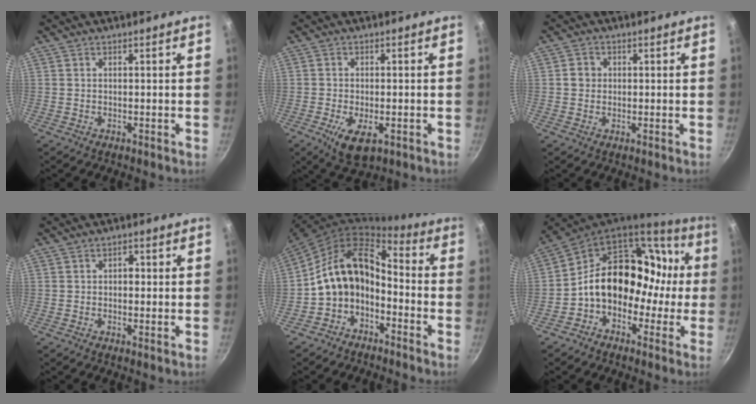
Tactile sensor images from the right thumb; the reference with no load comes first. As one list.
[{"total": 7.1, "force": [-2.6, 3.5, 5.7], "torque": [-0.095, -0.006, -0.037]}, {"total": 2.5, "force": [0.1, 2.4, 0.9], "torque": [-0.003, 0.006, -0.002]}, {"total": 2.3, "force": [0.1, 1.6, 1.7], "torque": [-0.019, -0.001, -0.002]}, {"total": 13.3, "force": [-3.9, 9.2, 8.8], "torque": [-0.145, 0.078, -0.086]}, {"total": 19.3, "force": [-1.0, 15.0, 12.1], "torque": [-0.122, 0.076, -0.024]}]